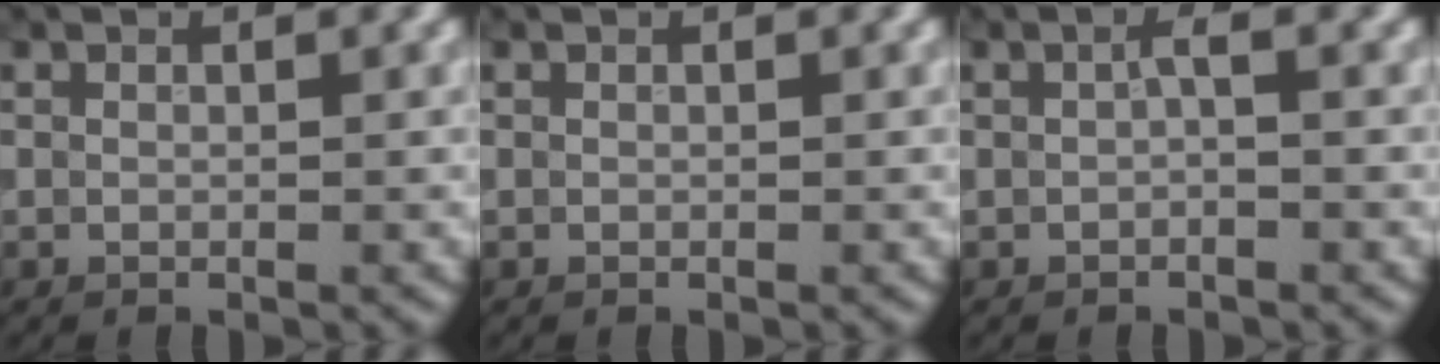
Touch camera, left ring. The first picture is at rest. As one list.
[{"total": 0.0}, {"total": 0.6, "force": [-0.1, 0.2, 0.6], "torque": [-0.012, 0.000, -0.002]}]